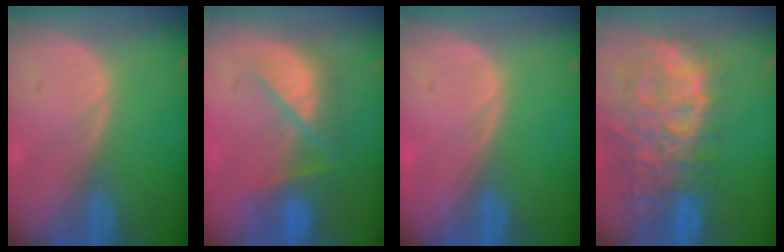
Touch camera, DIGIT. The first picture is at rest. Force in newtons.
{"total": 7.8, "press": 7.2, "slide": 2.8}
{"total": 0.0}
{"total": 13.7, "press": 11.2, "slide": 7.9}